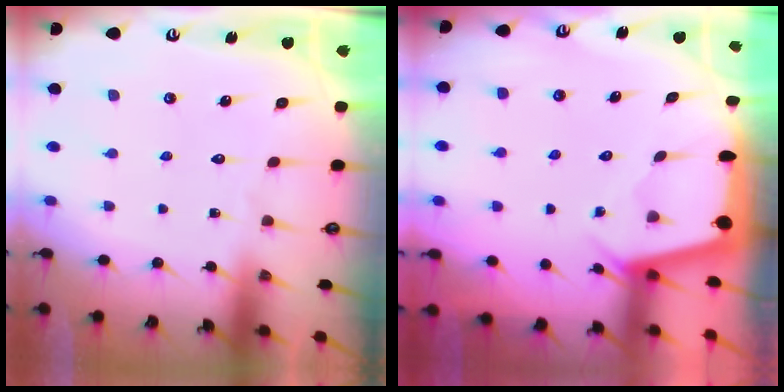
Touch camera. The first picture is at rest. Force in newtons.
{"total": 2.4, "press": 2.4, "slide": 0.3}